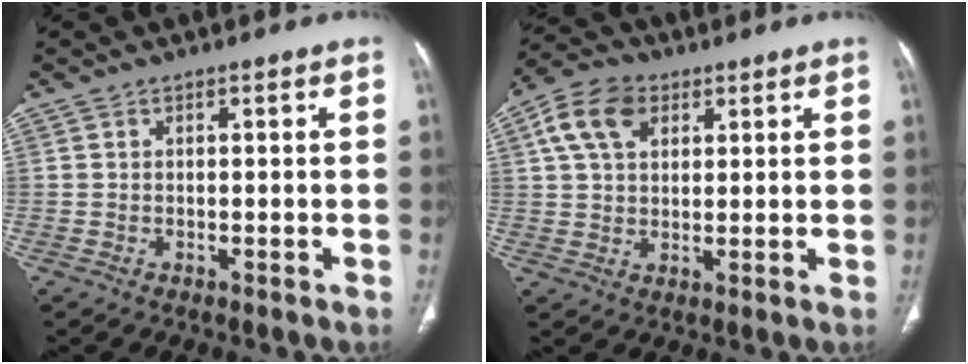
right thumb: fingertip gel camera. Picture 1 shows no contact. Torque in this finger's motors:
{"motor_torque": [-0.87, 1.11, 0.29, -0.15, 0.06]}